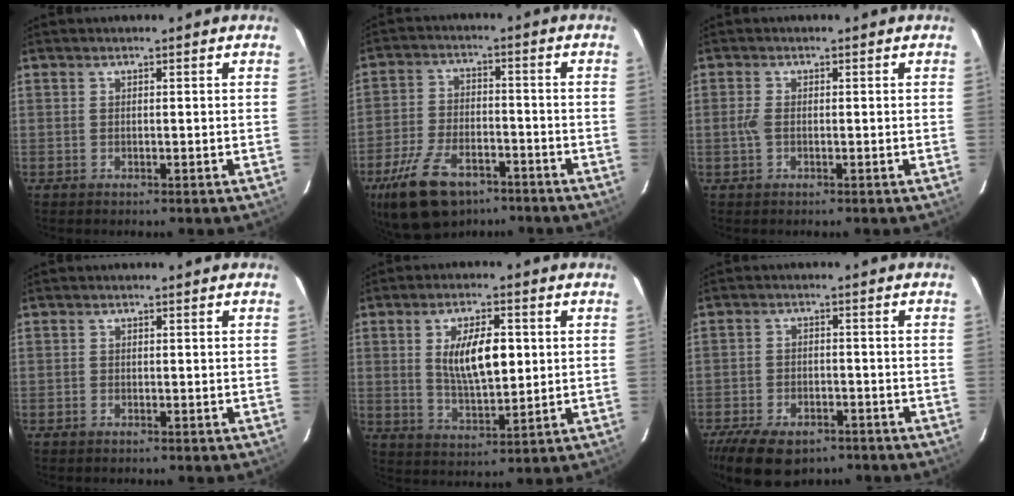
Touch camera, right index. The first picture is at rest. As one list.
[{"total": 15.2, "force": [-9.8, 7.9, 8.6], "torque": [-0.192, -0.012, -0.168]}, {"total": 1.9, "force": [-0.3, 1.0, 1.5], "torque": [-0.034, 0.001, -0.006]}, {"total": 0.8, "force": [-0.6, 0.5, 0.1], "torque": [-0.003, 0.001, -0.011]}, {"total": 10.4, "force": [1.7, 4.2, 9.4], "torque": [-0.167, 0.001, 0.036]}, {"total": 13.9, "force": [-9.7, 7.1, 7.1], "torque": [-0.176, -0.021, -0.156]}]